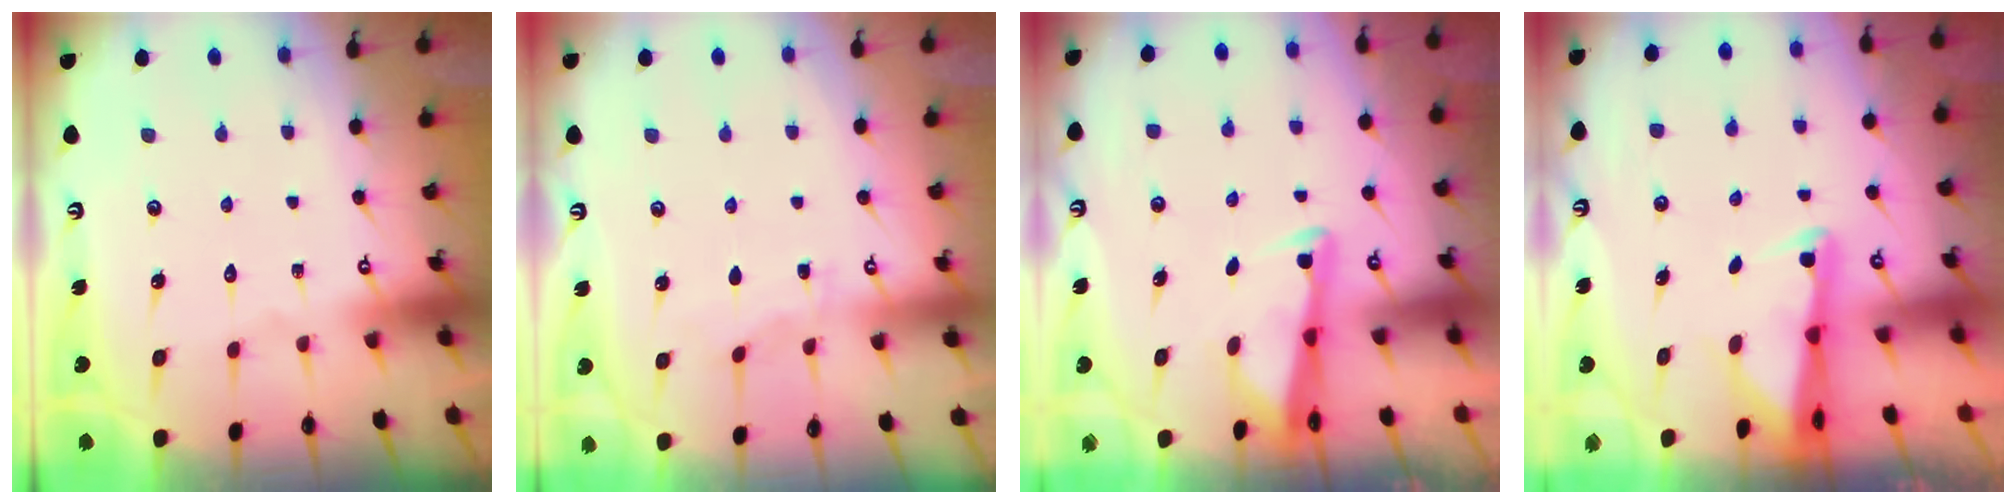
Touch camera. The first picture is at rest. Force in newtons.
{"total": 2.8, "press": 2.8, "slide": 0.3}
{"total": 3.0, "press": 2.9, "slide": 0.4}
{"total": 2.5, "press": 2.5, "slide": 0.5}